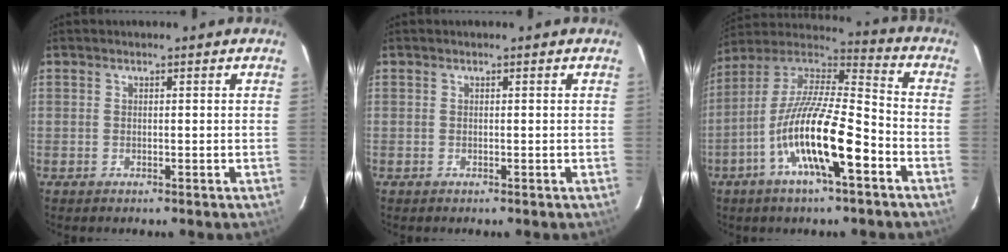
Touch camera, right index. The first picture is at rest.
{"total": 0.0}
{"total": 18.4, "force": [-7.9, 4.1, 16.1], "torque": [-0.296, -0.019, -0.155]}